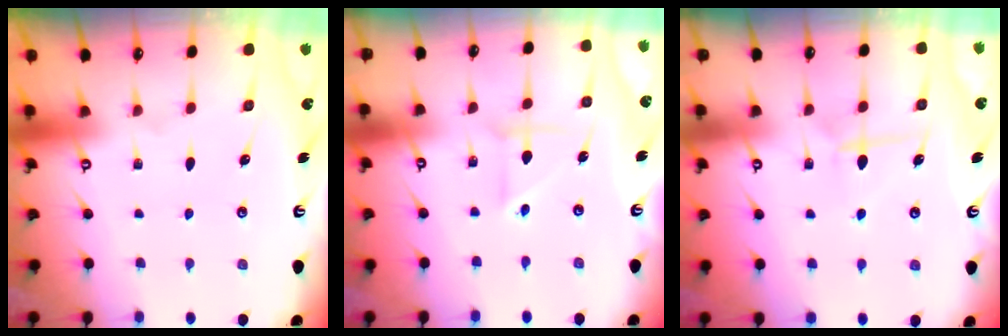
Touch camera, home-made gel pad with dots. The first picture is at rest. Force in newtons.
{"total": 2.4, "press": 2.4, "slide": 0.2}
{"total": 7.5, "press": 7.4, "slide": 0.7}